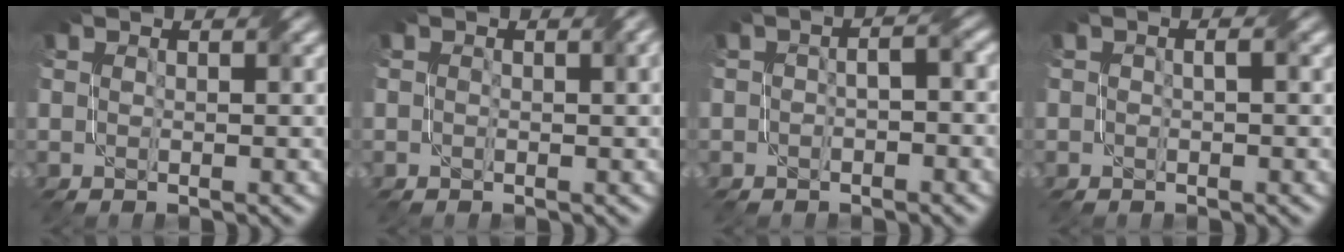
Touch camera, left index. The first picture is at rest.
{"total": 1.8, "force": [0.1, 0.7, 1.6], "torque": [-0.024, 0.001, 0.001]}
{"total": 2.9, "force": [-1.3, 1.4, 2.1], "torque": [-0.027, 0.005, -0.017]}
{"total": 0.9, "force": [-0.4, 0.4, 0.7], "torque": [-0.016, 0.001, -0.008]}